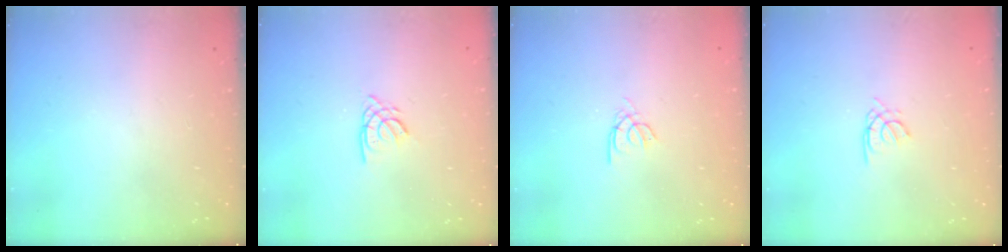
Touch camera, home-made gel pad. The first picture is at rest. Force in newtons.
{"total": 2.2, "press": 2.2, "slide": 0.0}
{"total": 2.2, "press": 2.2, "slide": 0.2}
{"total": 1.5, "press": 1.4, "slide": 0.4}